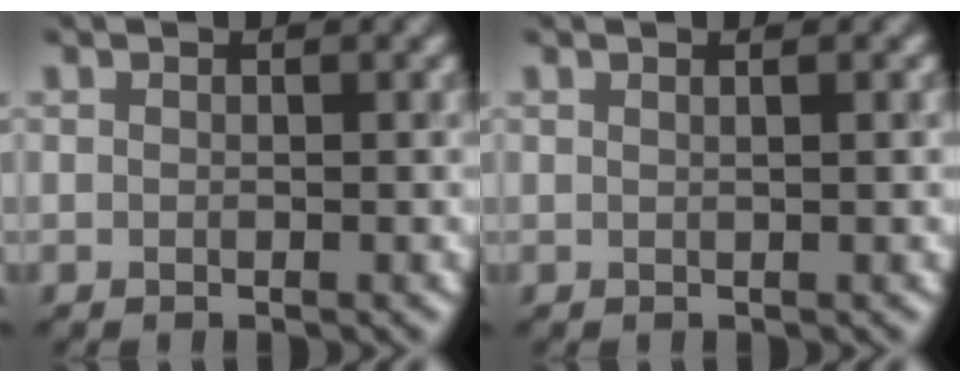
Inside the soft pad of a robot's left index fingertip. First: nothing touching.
{"total": 1.6, "force": [0.7, 0.6, 1.3], "torque": [-0.009, 0.002, -0.004]}